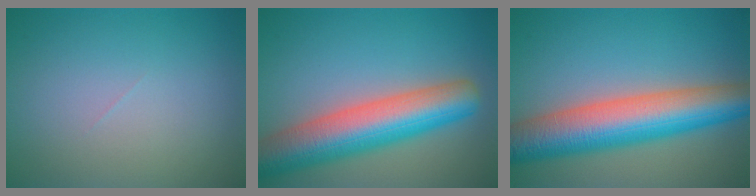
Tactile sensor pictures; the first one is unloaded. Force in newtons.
{"total": 9.6, "press": 9.6, "slide": 0.3}
{"total": 10.6, "press": 10.6, "slide": 0.3}